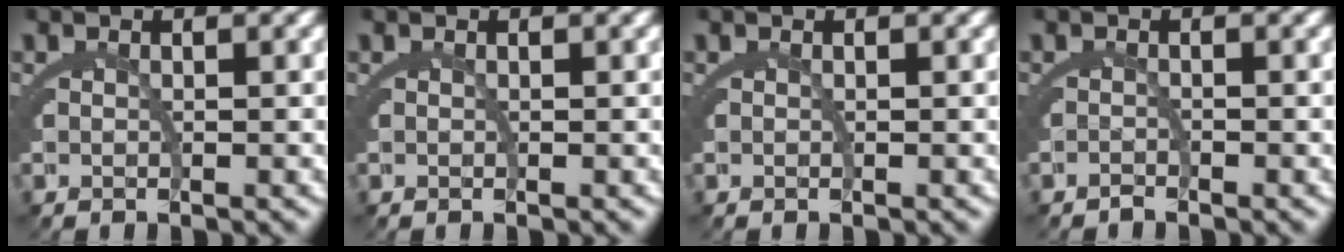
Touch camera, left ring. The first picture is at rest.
{"total": 0.0}
{"total": 0.0}
{"total": 1.1, "force": [-0.8, -0.7, -0.2], "torque": [0.009, -0.005, -0.013]}